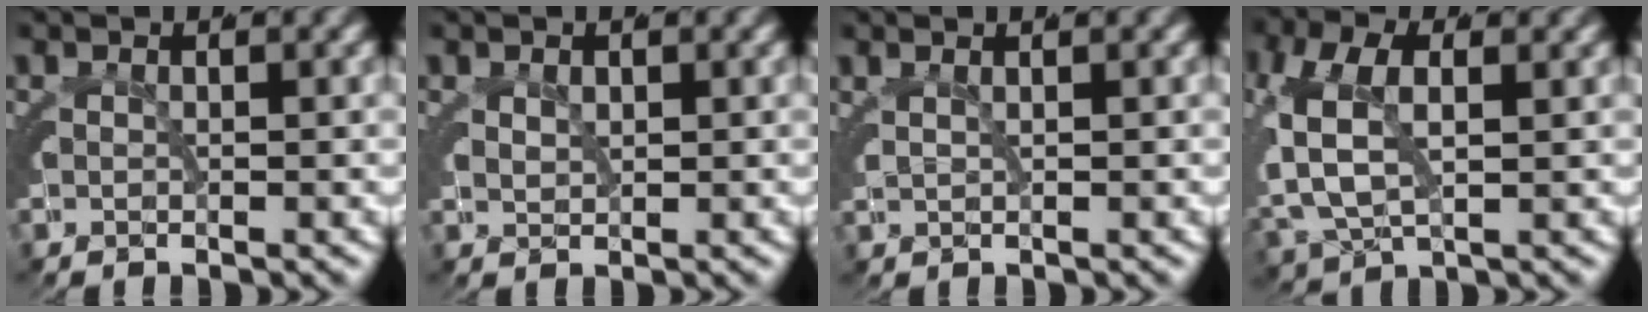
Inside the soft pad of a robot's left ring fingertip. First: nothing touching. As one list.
[{"total": 1.1, "force": [0.3, 1.0, 0.2], "torque": [-0.008, -0.006, 0.007]}, {"total": 0.9, "force": [0.6, 0.4, 0.5], "torque": [-0.017, 0.001, 0.011]}, {"total": 4.7, "force": [0.0, 3.7, 2.9], "torque": [-0.097, -0.020, 0.008]}]